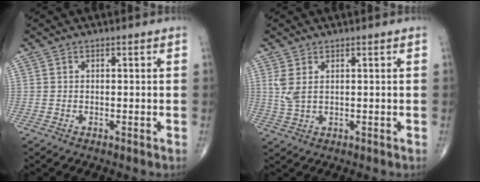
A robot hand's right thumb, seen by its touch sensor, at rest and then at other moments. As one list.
[{"total": 3.5, "force": [1.2, 1.6, 2.9], "torque": [-0.067, 0.000, 0.033]}]